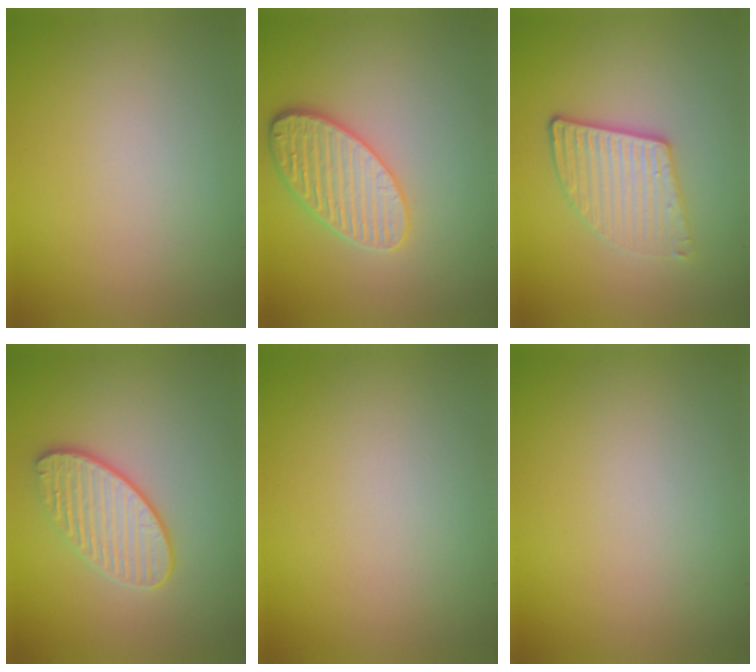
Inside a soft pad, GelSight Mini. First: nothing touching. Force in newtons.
{"total": 4.3, "press": 3.8, "slide": 2.0}
{"total": 3.8, "press": 3.2, "slide": 1.9}
{"total": 3.5, "press": 3.2, "slide": 1.4}
{"total": 0.0}
{"total": 0.0}